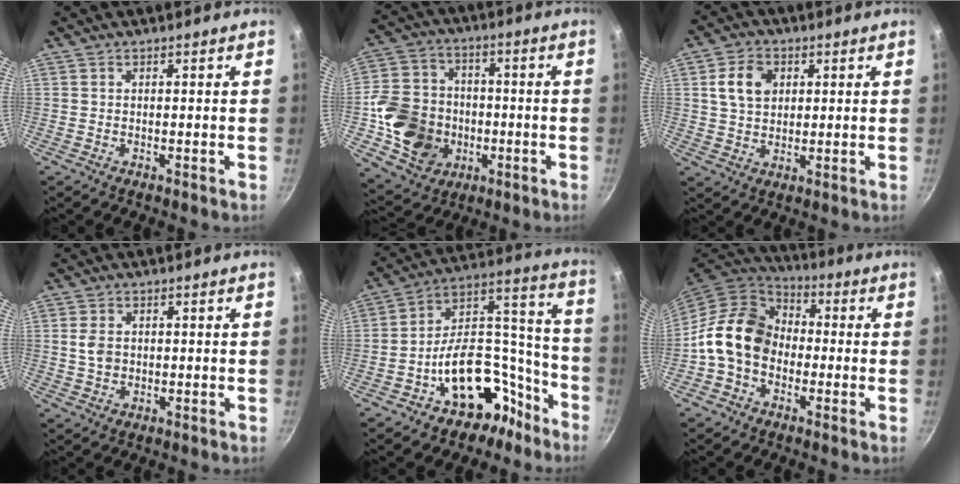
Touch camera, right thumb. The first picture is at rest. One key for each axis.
{"total": 16.2, "fx": -3.1, "fy": 13.7, "fz": 7.9, "tx": -0.122, "ty": 0.032, "tz": -0.047}
{"total": 7.7, "fx": 2.2, "fy": 5.7, "fz": 4.7, "tx": -0.069, "ty": 0.004, "tz": 0.036}
{"total": 3.6, "fx": 0.3, "fy": 2.8, "fz": 2.3, "tx": -0.039, "ty": 0.002, "tz": 0.005}
{"total": 18.5, "fx": -11.0, "fy": 11.7, "fz": 9.2, "tx": -0.053, "ty": 0.129, "tz": -0.168}
{"total": 13.6, "fx": -1.9, "fy": 10.8, "fz": 8.2, "tx": -0.105, "ty": 0.036, "tz": -0.056}